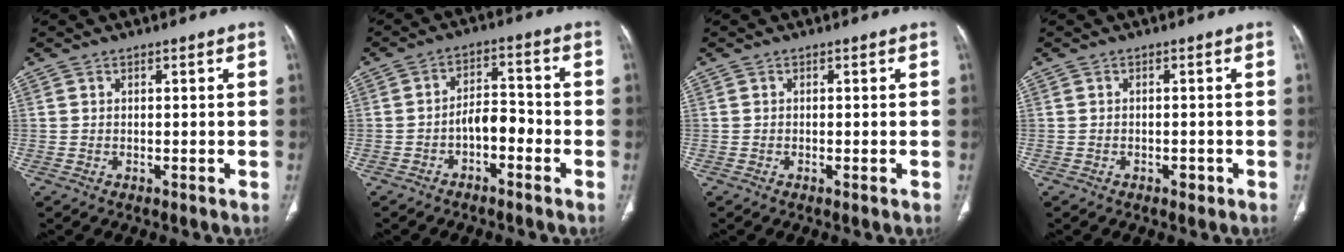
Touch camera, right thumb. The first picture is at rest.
{"total": 5.7, "force": [-2.3, 2.9, 4.3], "torque": [-0.059, 0.037, -0.045]}
{"total": 0.7, "force": [-0.2, 0.1, 0.7], "torque": [-0.015, -0.002, -0.003]}
{"total": 1.4, "force": [-0.8, 0.9, 0.8], "torque": [-0.010, 0.003, -0.010]}